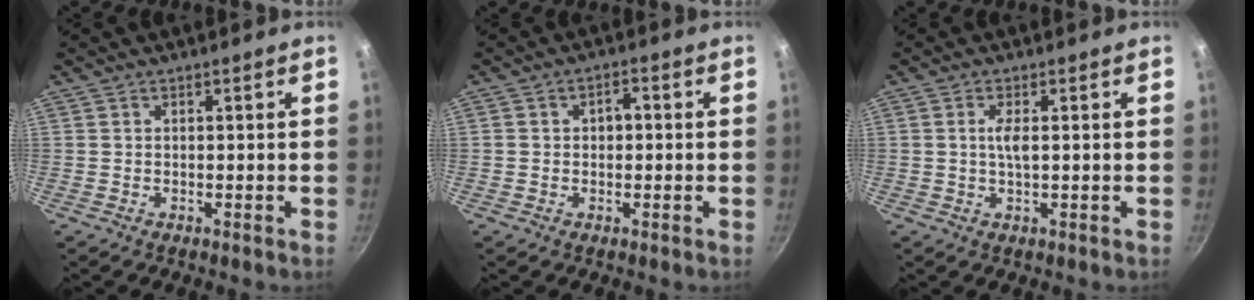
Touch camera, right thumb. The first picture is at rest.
{"total": 2.9, "force": [0.0, 2.1, 2.0], "torque": [-0.010, 0.010, -0.003]}
{"total": 2.6, "force": [0.4, 0.7, 2.4], "torque": [-0.055, 0.001, 0.009]}